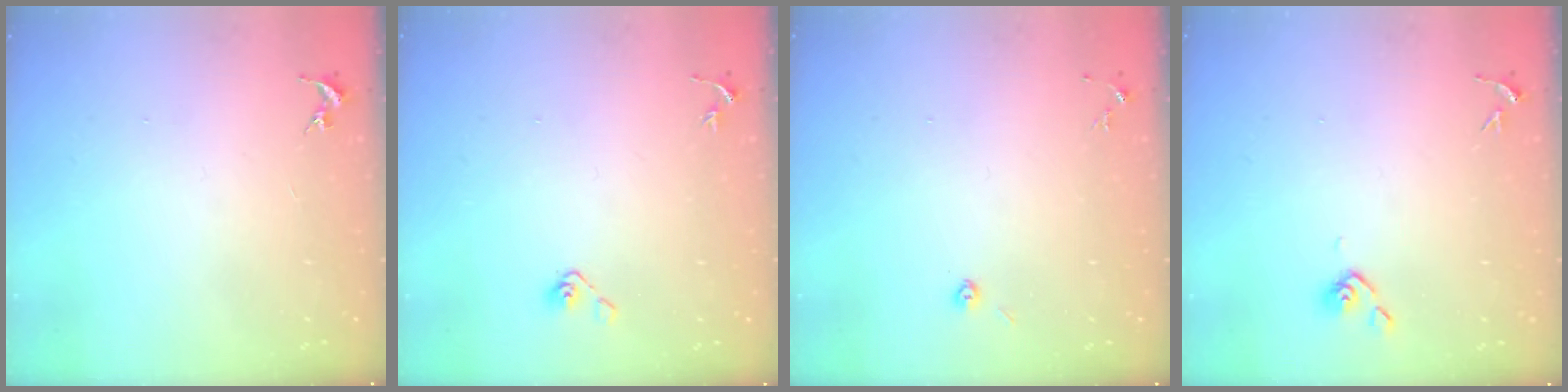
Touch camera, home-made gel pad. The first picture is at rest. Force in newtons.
{"total": 5.3, "press": 4.9, "slide": 2.2}
{"total": 2.9, "press": 2.8, "slide": 1.0}
{"total": 4.3, "press": 4.2, "slide": 0.9}